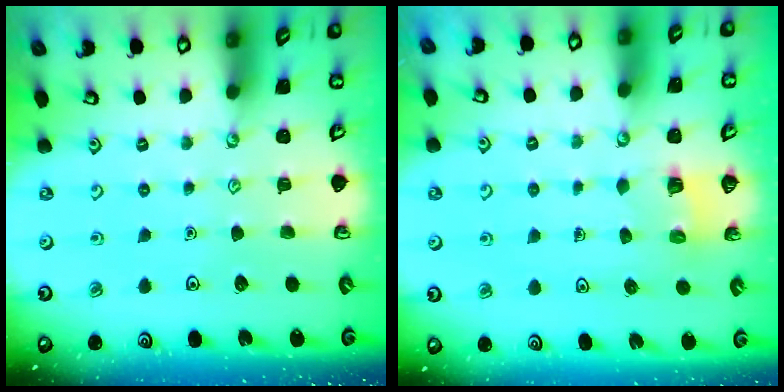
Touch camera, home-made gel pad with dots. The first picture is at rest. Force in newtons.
{"total": 3.3, "press": 3.3, "slide": 0.1}